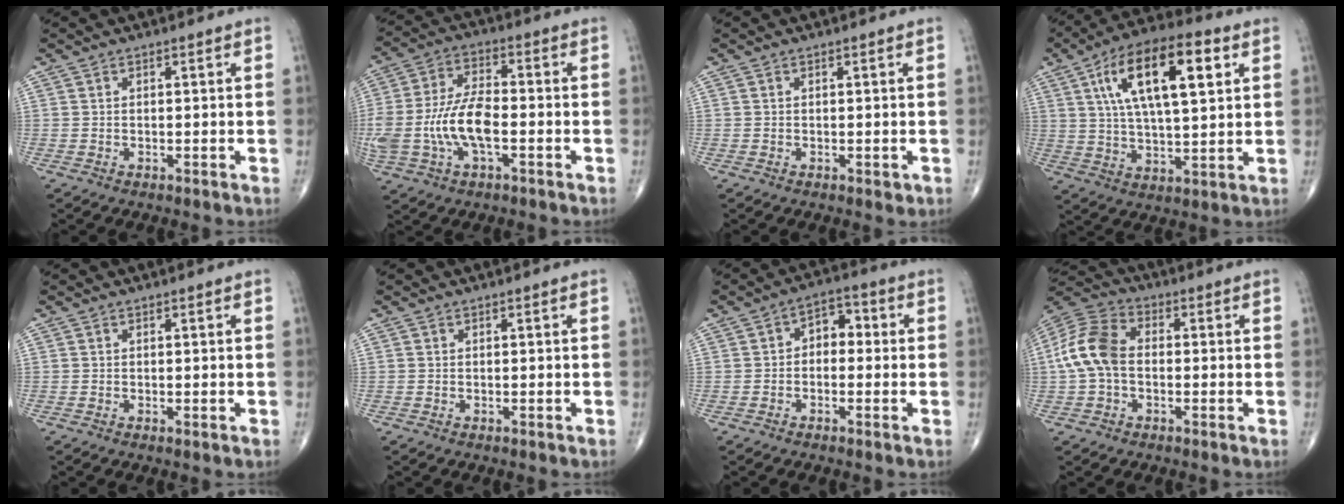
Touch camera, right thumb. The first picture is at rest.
{"total": 13.3, "force": [-2.7, 6.2, 11.4], "torque": [-0.250, 0.024, -0.052]}
{"total": 0.8, "force": [-0.1, 0.5, 0.6], "torque": [-0.005, -0.001, -0.001]}
{"total": 18.5, "force": [6.4, 7.1, 15.8], "torque": [-0.260, 0.002, 0.105]}
{"total": 0.0}
{"total": 0.0}
{"total": 5.3, "force": [0.1, 3.7, 3.8], "torque": [-0.028, 0.022, -0.013]}
{"total": 11.1, "force": [-0.5, 7.4, 8.2], "torque": [-0.172, 0.031, -0.023]}